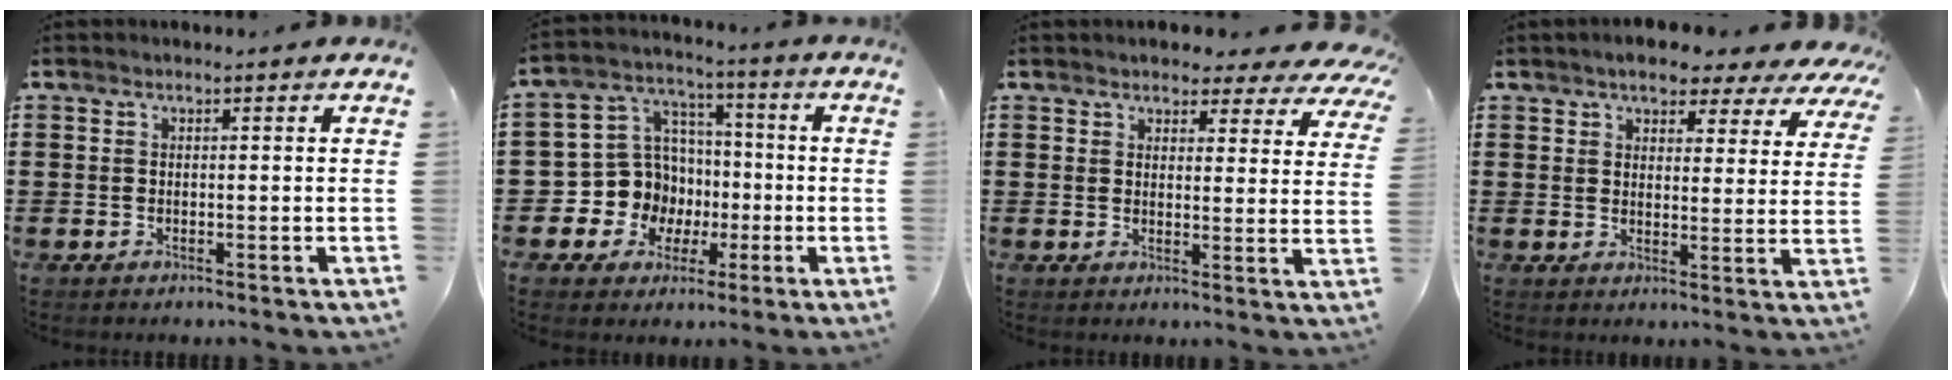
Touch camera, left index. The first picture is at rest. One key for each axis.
{"total": 9.6, "fx": -1.2, "fy": 9.4, "fz": 1.9, "tx": -0.090, "ty": 0.000, "tz": -0.013}
{"total": 4.1, "fx": 3.7, "fy": 1.3, "fz": 1.0, "tx": -0.020, "ty": -0.018, "tz": 0.063}
{"total": 5.1, "fx": 4.6, "fy": 1.5, "fz": 1.5, "tx": -0.045, "ty": -0.016, "tz": 0.078}